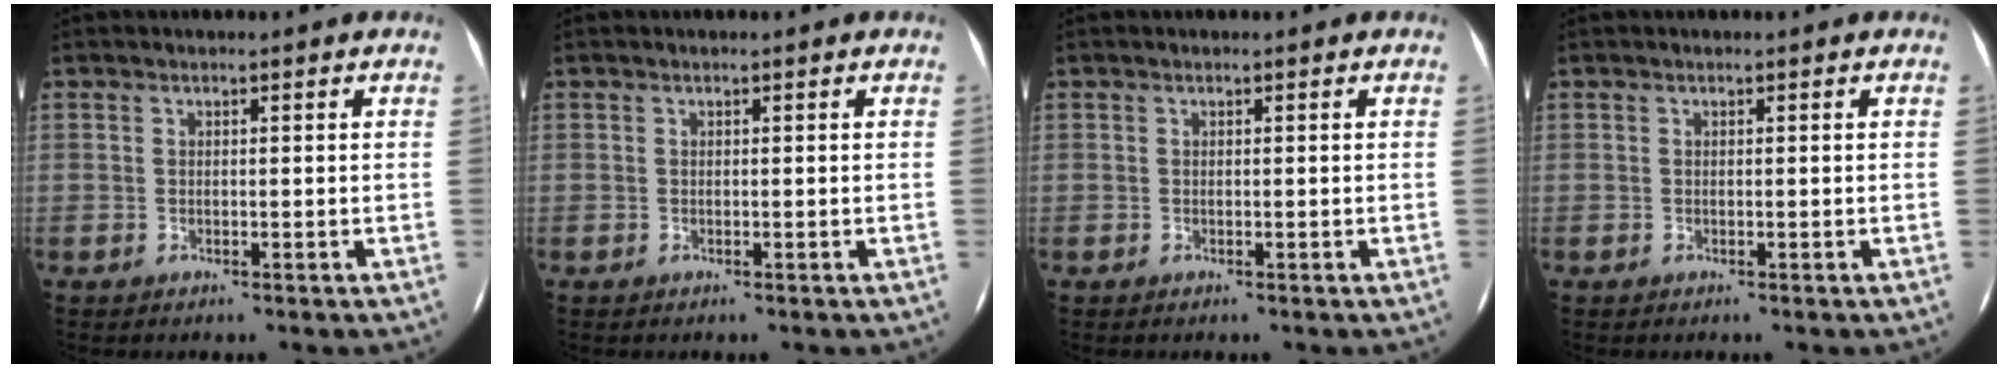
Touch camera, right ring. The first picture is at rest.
{"total": 0.0}
{"total": 0.0}
{"total": 0.0}